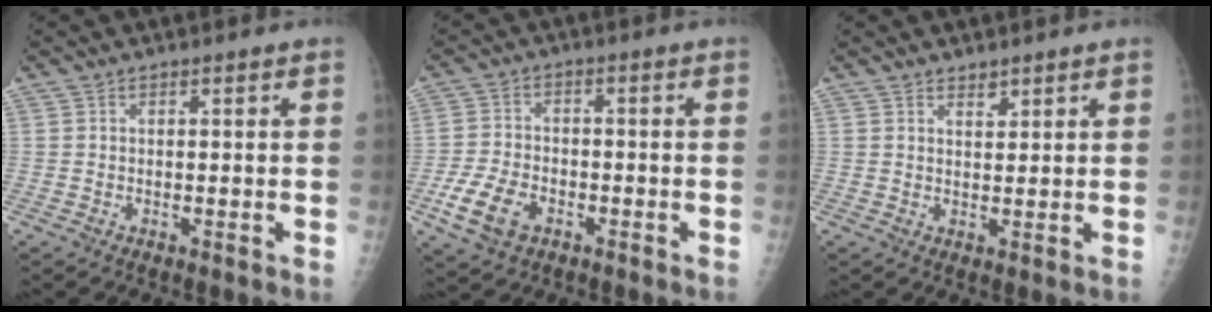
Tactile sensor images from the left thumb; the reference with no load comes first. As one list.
[{"total": 8.3, "force": [-3.9, 5.3, 5.1], "torque": [-0.102, 0.012, -0.070]}, {"total": 1.9, "force": [1.5, 0.9, 0.7], "torque": [0.000, -0.011, 0.024]}]